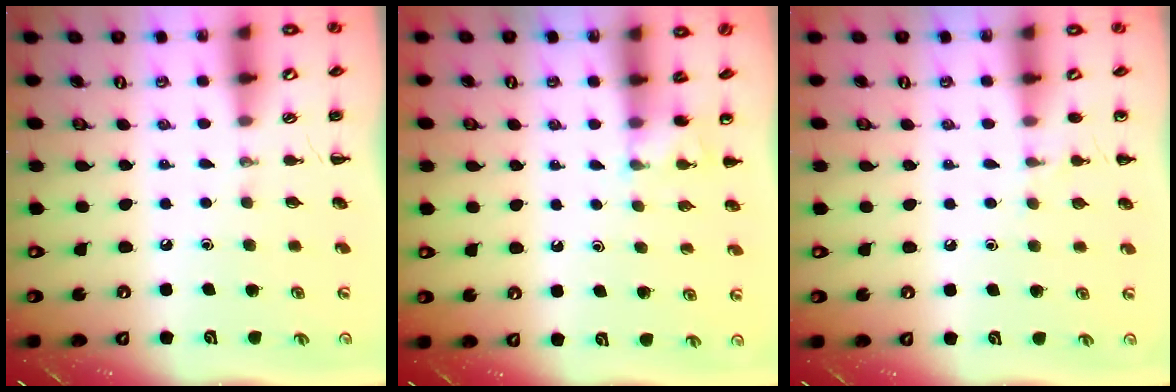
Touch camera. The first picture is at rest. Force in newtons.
{"total": 3.6, "press": 3.5, "slide": 1.1}
{"total": 5.7, "press": 5.5, "slide": 1.6}